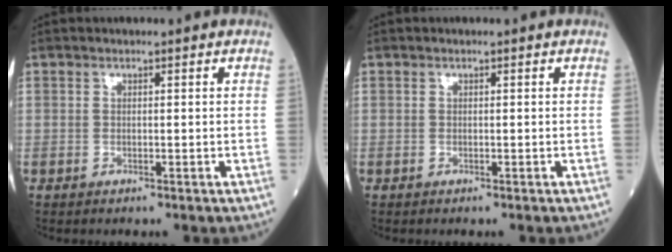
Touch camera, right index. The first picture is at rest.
{"total": 0.0}